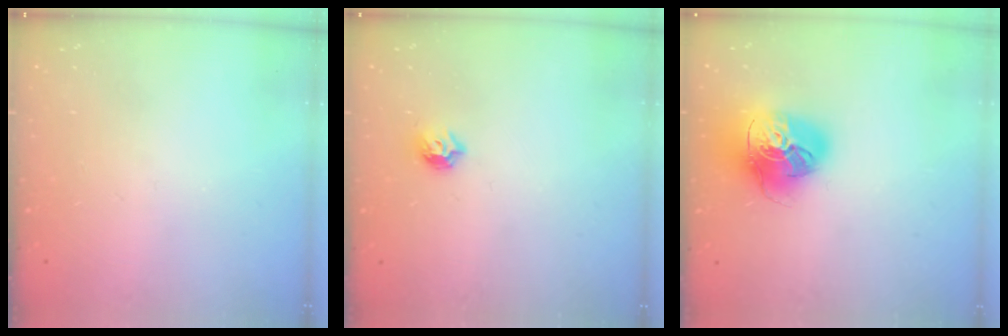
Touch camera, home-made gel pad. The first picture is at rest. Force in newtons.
{"total": 5.3, "press": 5.2, "slide": 1.2}
{"total": 19.5, "press": 19.4, "slide": 2.2}